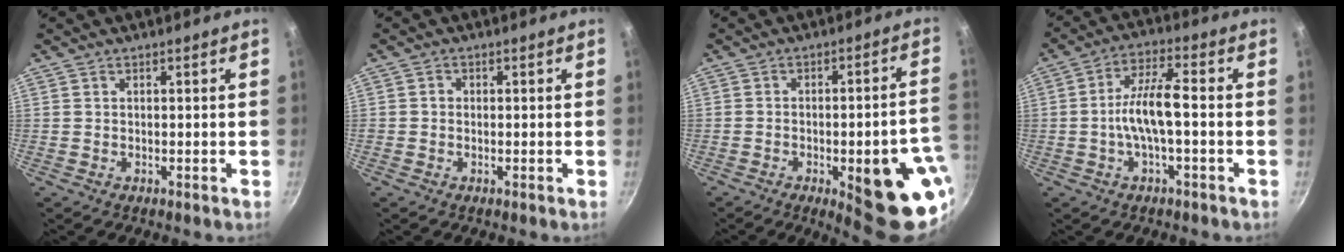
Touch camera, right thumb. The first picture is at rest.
{"total": 1.1, "force": [-0.2, 1.0, 0.3], "torque": [-0.003, 0.004, -0.005]}
{"total": 19.8, "force": [-7.0, 5.9, 17.6], "torque": [-0.167, 0.024, -0.083]}
{"total": 8.4, "force": [-1.4, 2.4, 7.9], "torque": [-0.152, 0.030, -0.034]}